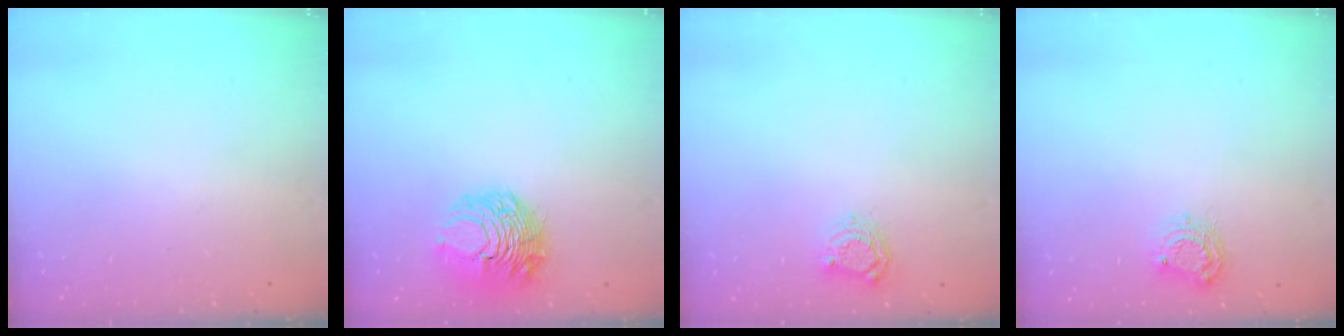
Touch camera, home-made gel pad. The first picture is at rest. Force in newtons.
{"total": 10.7, "press": 10.7, "slide": 0.6}
{"total": 5.8, "press": 5.8, "slide": 0.2}
{"total": 6.7, "press": 6.7, "slide": 0.6}